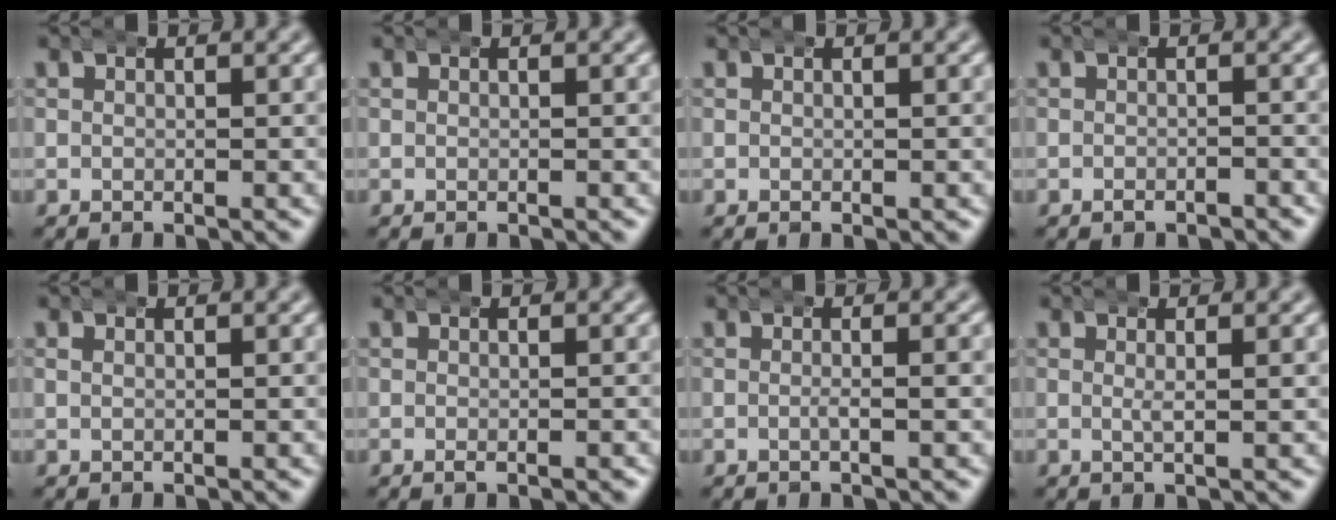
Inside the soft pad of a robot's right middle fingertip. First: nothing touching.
{"total": 0.0}
{"total": 0.0}
{"total": 1.0, "force": [-0.9, 0.3, 0.1], "torque": [0.000, 0.000, -0.015]}
{"total": 0.6, "force": [0.3, 0.3, 0.4], "torque": [-0.003, 0.004, 0.003]}
{"total": 1.0, "force": [-0.5, 0.4, 0.8], "torque": [-0.011, 0.000, -0.008]}
{"total": 1.3, "force": [-0.3, 0.3, 1.2], "torque": [-0.019, 0.005, -0.013]}
{"total": 1.6, "force": [0.5, 0.4, 1.5], "torque": [-0.025, 0.003, 0.002]}